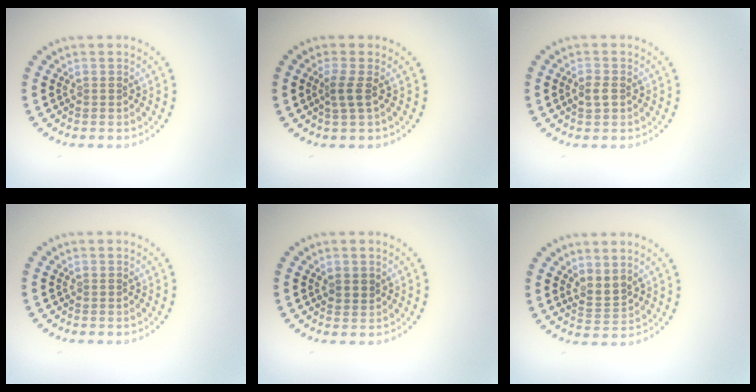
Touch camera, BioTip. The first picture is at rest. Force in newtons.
{"total": 1.6, "press": 1.2, "slide": 1.0}
{"total": 1.3, "press": 1.3, "slide": 0.1}
{"total": 0.0}
{"total": 1.3, "press": 1.2, "slide": 0.5}
{"total": 2.1, "press": 1.5, "slide": 1.4}